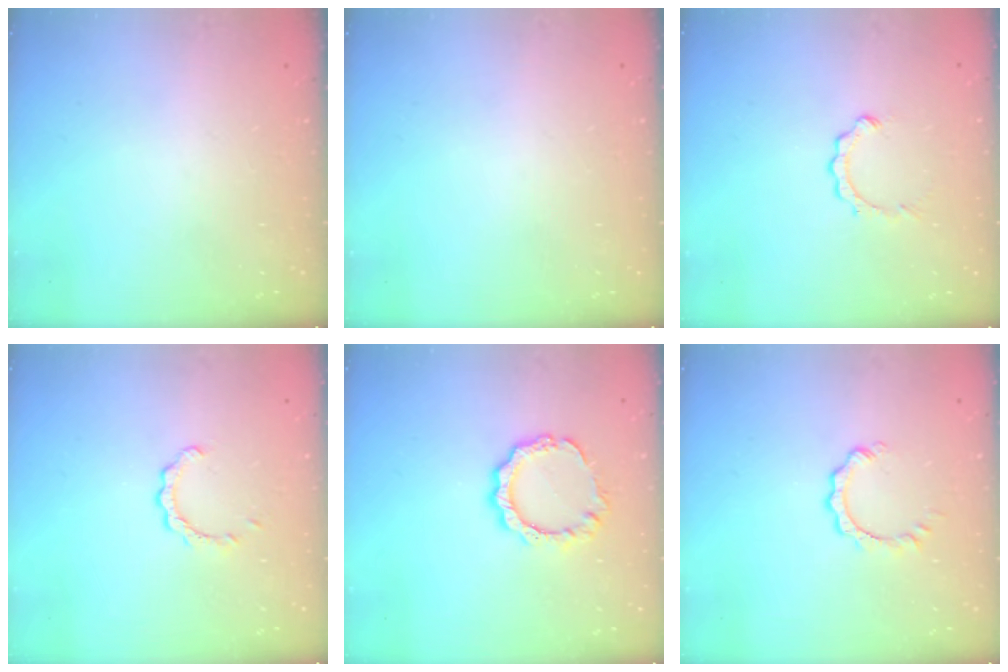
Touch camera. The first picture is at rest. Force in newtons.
{"total": 0.0}
{"total": 2.9, "press": 2.9, "slide": 0.4}
{"total": 2.8, "press": 2.7, "slide": 0.4}
{"total": 8.4, "press": 8.4, "slide": 0.4}
{"total": 2.9, "press": 2.8, "slide": 0.3}